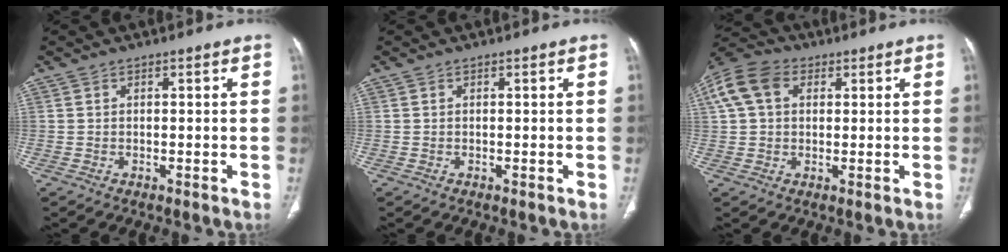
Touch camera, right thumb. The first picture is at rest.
{"total": 0.0}
{"total": 10.7, "force": [3.3, 7.7, 6.6], "torque": [-0.136, 0.025, 0.056]}